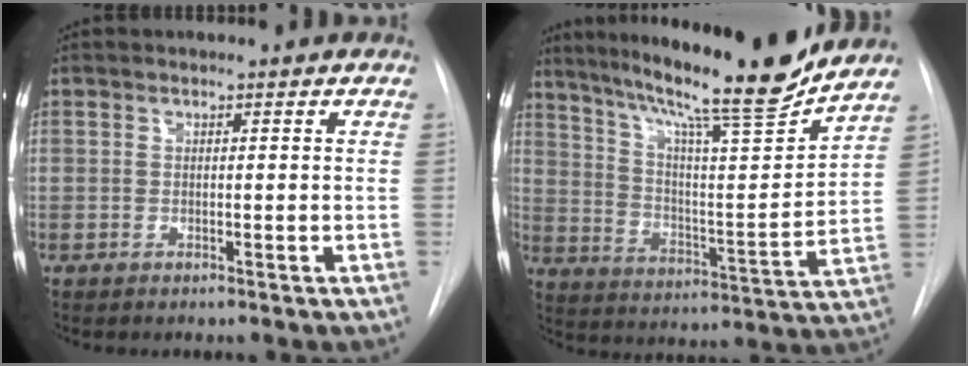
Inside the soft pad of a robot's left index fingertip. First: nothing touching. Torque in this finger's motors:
{"motor_torque": [1.03, -1.10, 0.56, 0.19]}